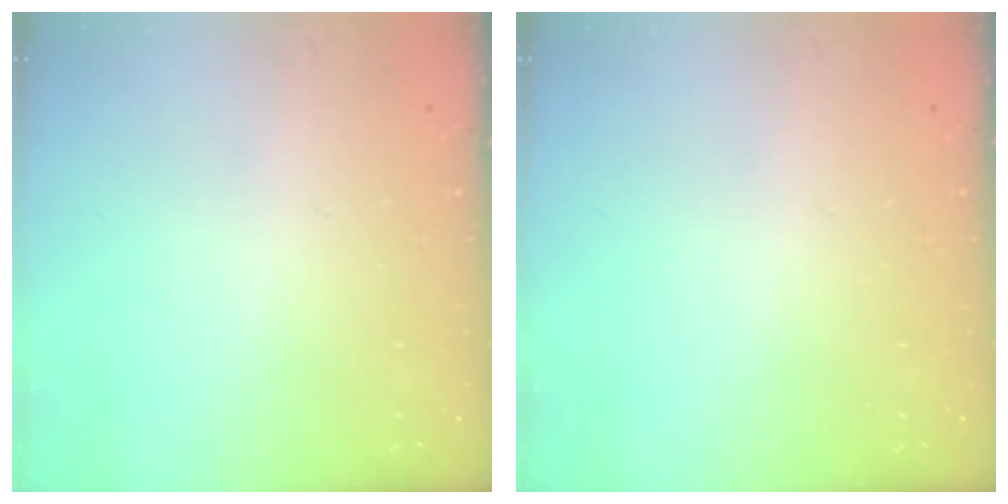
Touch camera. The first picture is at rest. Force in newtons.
{"total": 0.0}